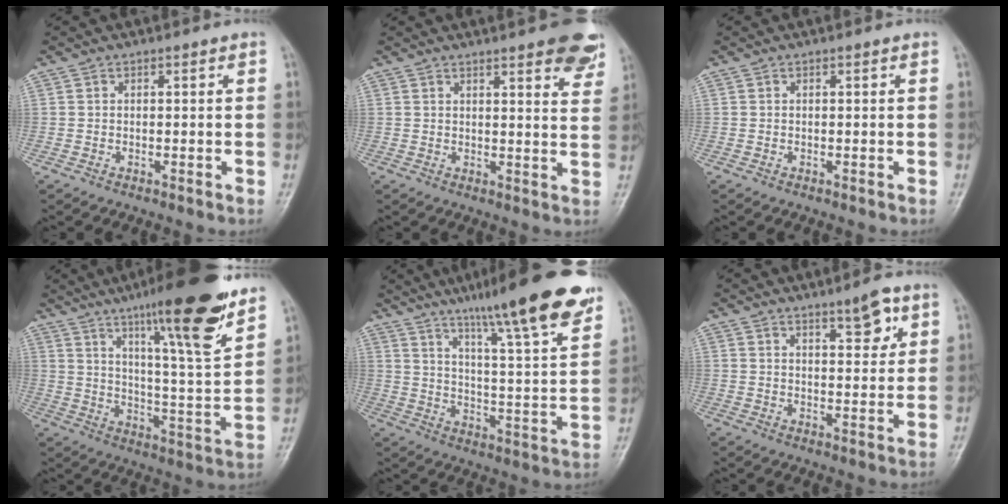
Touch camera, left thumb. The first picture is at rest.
{"total": 10.4, "force": [7.0, 2.5, 7.2], "torque": [-0.062, -0.029, 0.077]}
{"total": 0.0}
{"total": 20.2, "force": [13.4, 2.3, 14.9], "torque": [-0.202, -0.069, 0.207]}
{"total": 20.9, "force": [14.6, 2.4, 14.7], "torque": [-0.198, -0.057, 0.217]}
{"total": 5.9, "force": [3.4, 1.9, 4.5], "torque": [-0.055, -0.021, 0.050]}